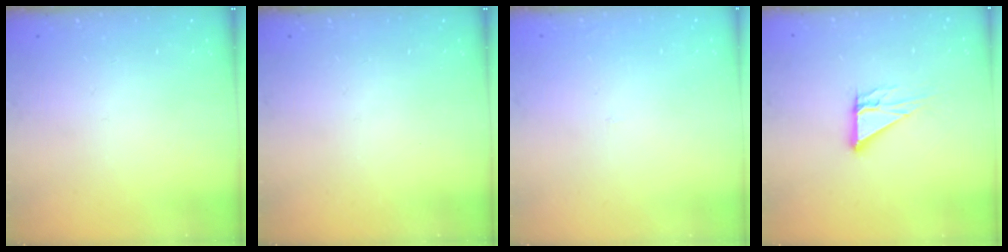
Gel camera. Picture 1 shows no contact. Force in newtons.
{"total": 0.0}
{"total": 1.4, "press": 1.4, "slide": 0.1}
{"total": 7.0, "press": 7.0, "slide": 0.5}